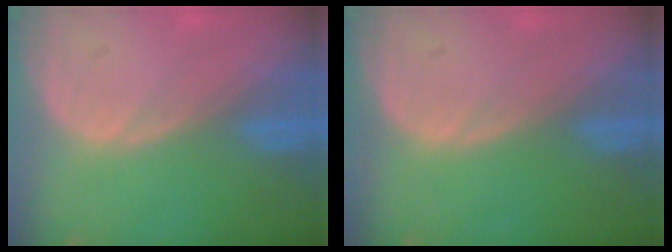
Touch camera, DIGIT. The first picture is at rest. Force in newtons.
{"total": 0.0}